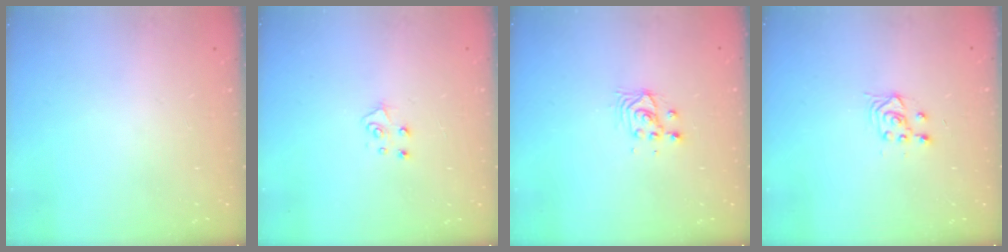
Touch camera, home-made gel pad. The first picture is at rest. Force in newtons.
{"total": 5.1, "press": 5.1, "slide": 0.5}
{"total": 3.8, "press": 3.8, "slide": 0.2}
{"total": 3.0, "press": 2.6, "slide": 1.3}